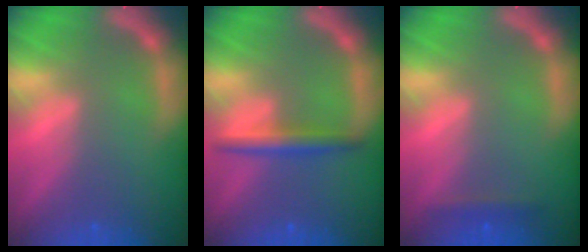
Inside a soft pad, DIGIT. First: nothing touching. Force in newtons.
{"total": 3.0}
{"total": 1.4}